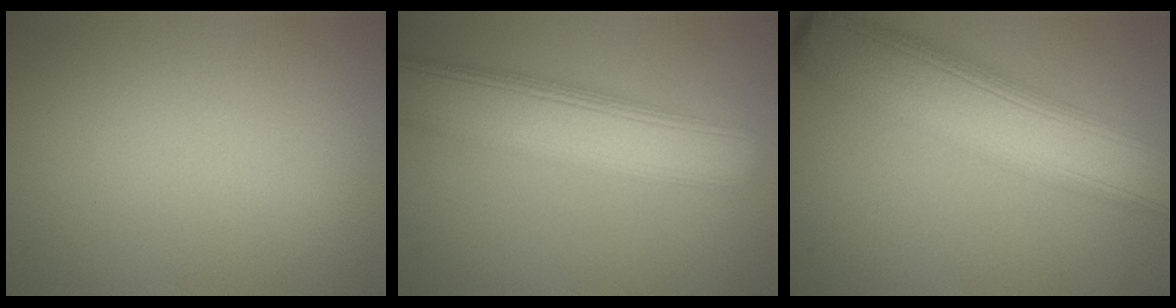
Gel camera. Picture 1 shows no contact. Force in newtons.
{"total": 8.6, "press": 8.6, "slide": 0.6}
{"total": 10.2, "press": 10.2, "slide": 0.5}